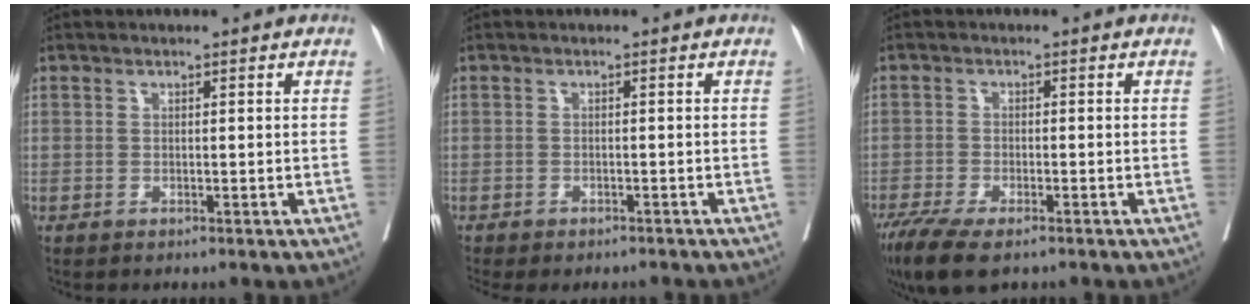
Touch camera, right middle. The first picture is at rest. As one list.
[{"total": 6.3, "force": [-5.6, 2.1, 2.2], "torque": [-0.028, 0.000, -0.070]}, {"total": 8.5, "force": [-6.0, 2.5, 5.4], "torque": [-0.092, -0.019, -0.102]}]